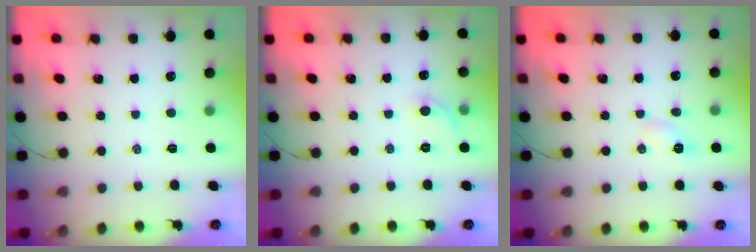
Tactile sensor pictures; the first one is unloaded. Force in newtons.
{"total": 4.6, "press": 4.3, "slide": 1.6}
{"total": 2.9, "press": 2.8, "slide": 0.8}